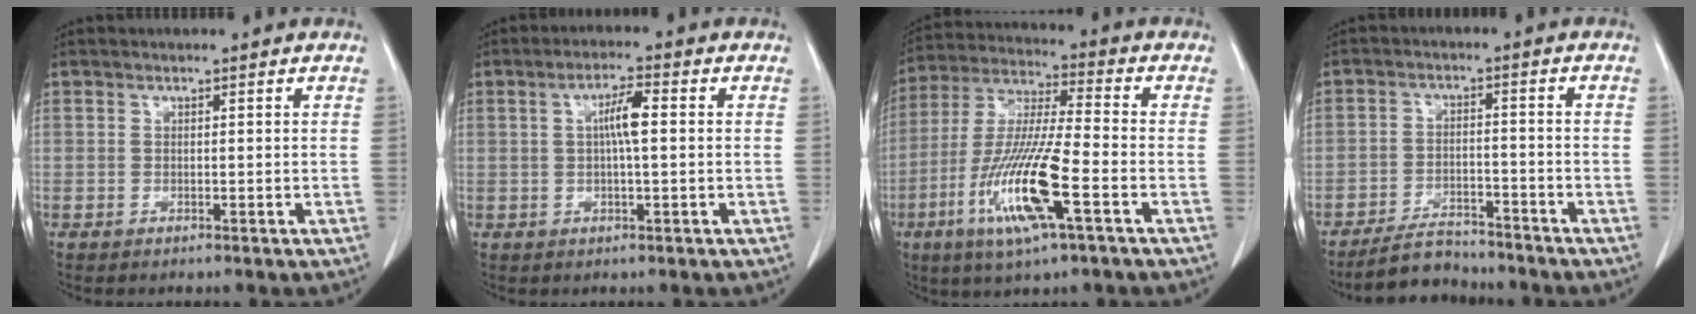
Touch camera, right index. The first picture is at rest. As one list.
[{"total": 5.0, "force": [0.7, 1.0, 4.9], "torque": [-0.095, 0.012, 0.013]}, {"total": 16.2, "force": [-6.1, 1.6, 15.0], "torque": [-0.310, -0.019, -0.112]}, {"total": 7.4, "force": [-6.9, 2.1, 1.7], "torque": [-0.031, -0.005, -0.117]}]